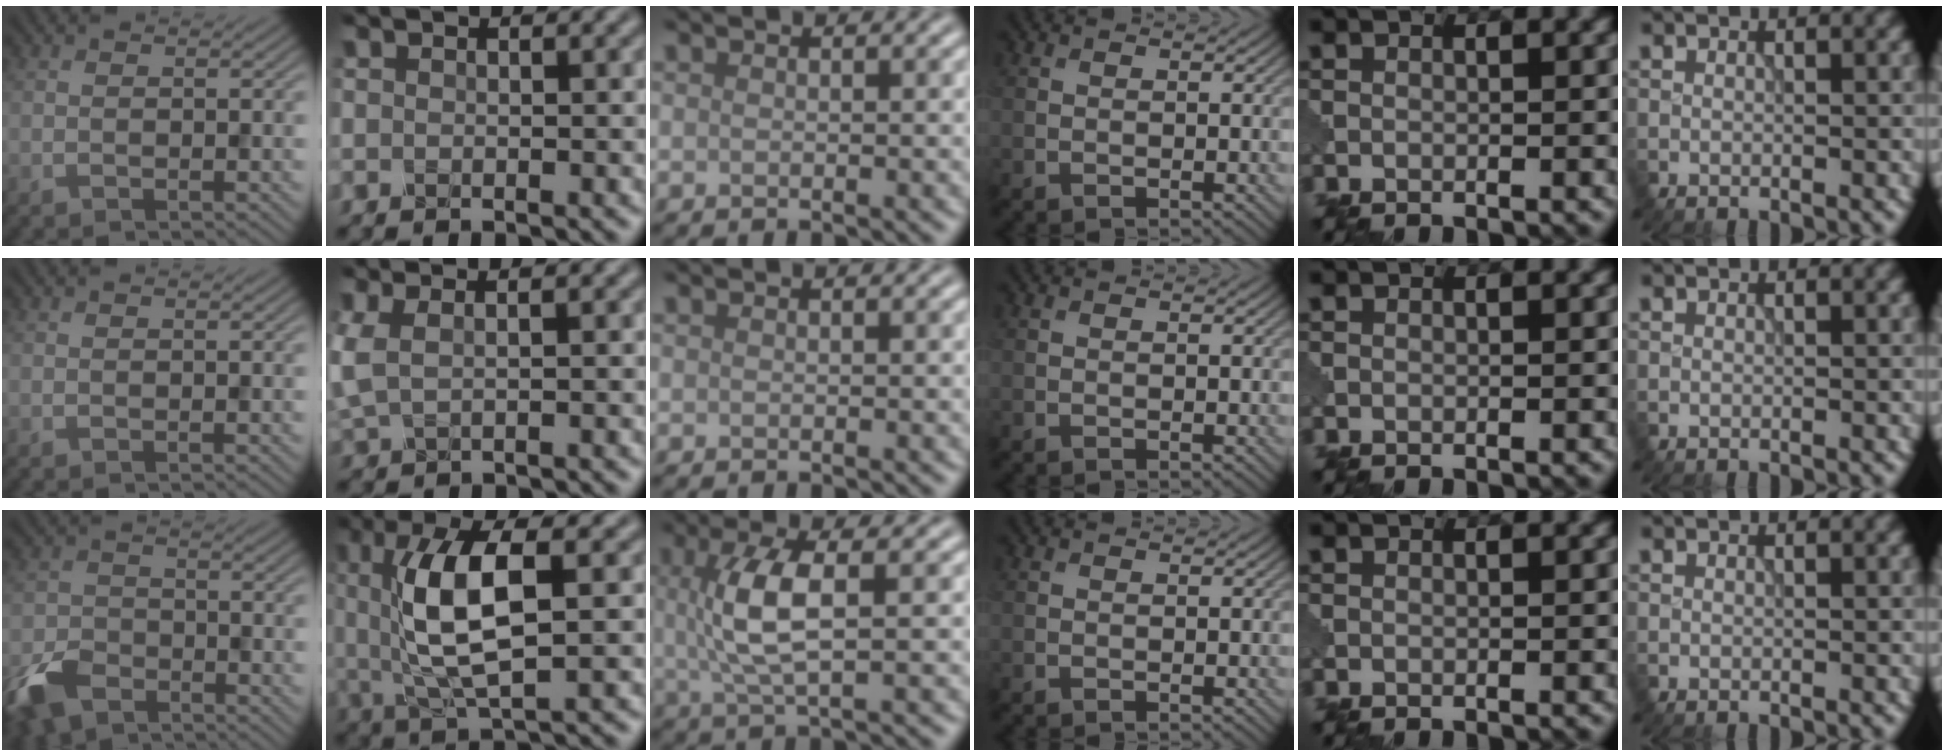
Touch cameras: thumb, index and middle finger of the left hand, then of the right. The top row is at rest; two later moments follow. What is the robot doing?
{"motion": "squeeze", "object": "clothespin"}